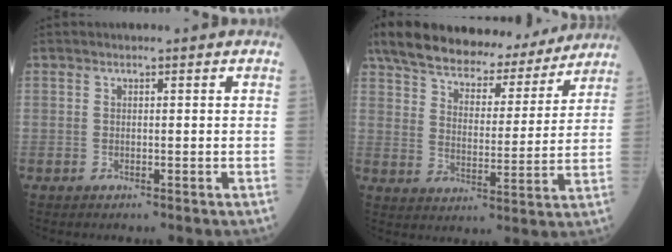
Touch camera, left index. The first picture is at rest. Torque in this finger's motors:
{"motor_torque": [1.14, -1.00, 0.71, 0.19]}